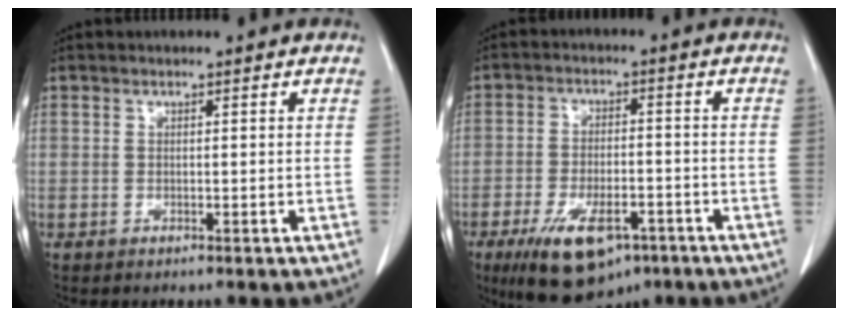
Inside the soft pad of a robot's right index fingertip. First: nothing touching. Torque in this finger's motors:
{"motor_torque": [1.24, -0.90, 0.65, 0.15]}